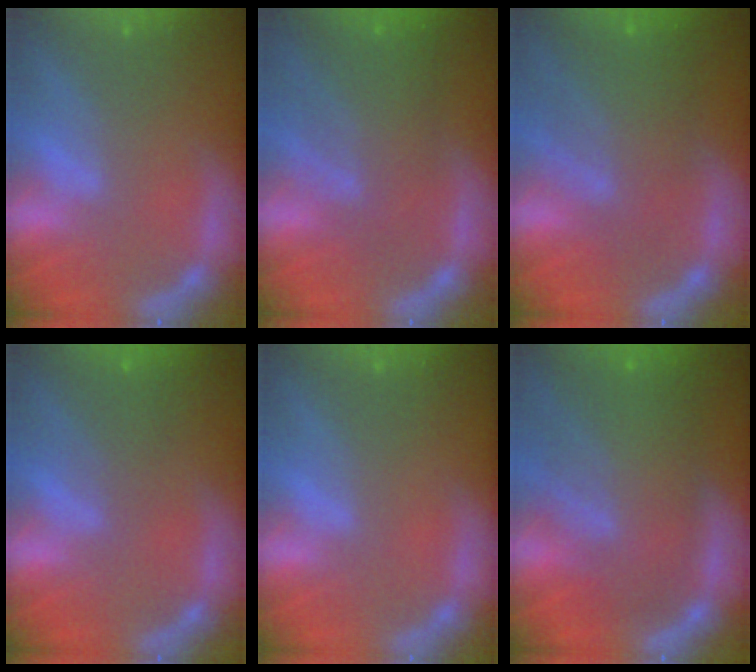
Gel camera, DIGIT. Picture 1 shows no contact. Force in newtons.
{"total": 6.6}
{"total": 7.5}
{"total": 2.5}
{"total": 0.0}
{"total": 10.0}